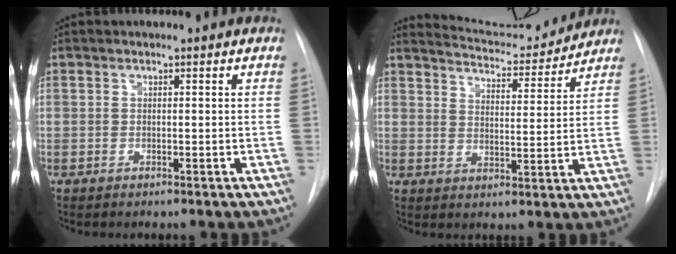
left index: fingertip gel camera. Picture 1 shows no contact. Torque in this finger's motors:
{"motor_torque": [0.17, -1.96, 0.02, -0.04]}